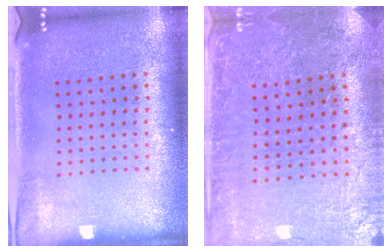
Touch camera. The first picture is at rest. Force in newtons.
{"total": 1.1, "press": 1.1, "slide": 0.1}